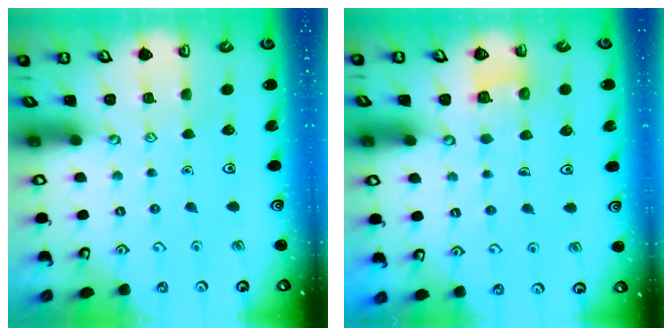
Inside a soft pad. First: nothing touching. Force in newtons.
{"total": 3.3, "press": 3.3, "slide": 0.2}